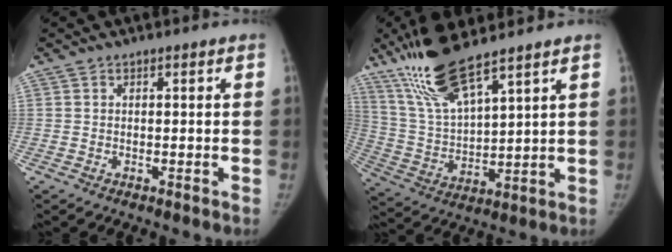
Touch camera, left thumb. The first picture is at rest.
{"total": 14.3, "force": [10.5, 2.7, 9.3], "torque": [-0.186, -0.046, 0.221]}